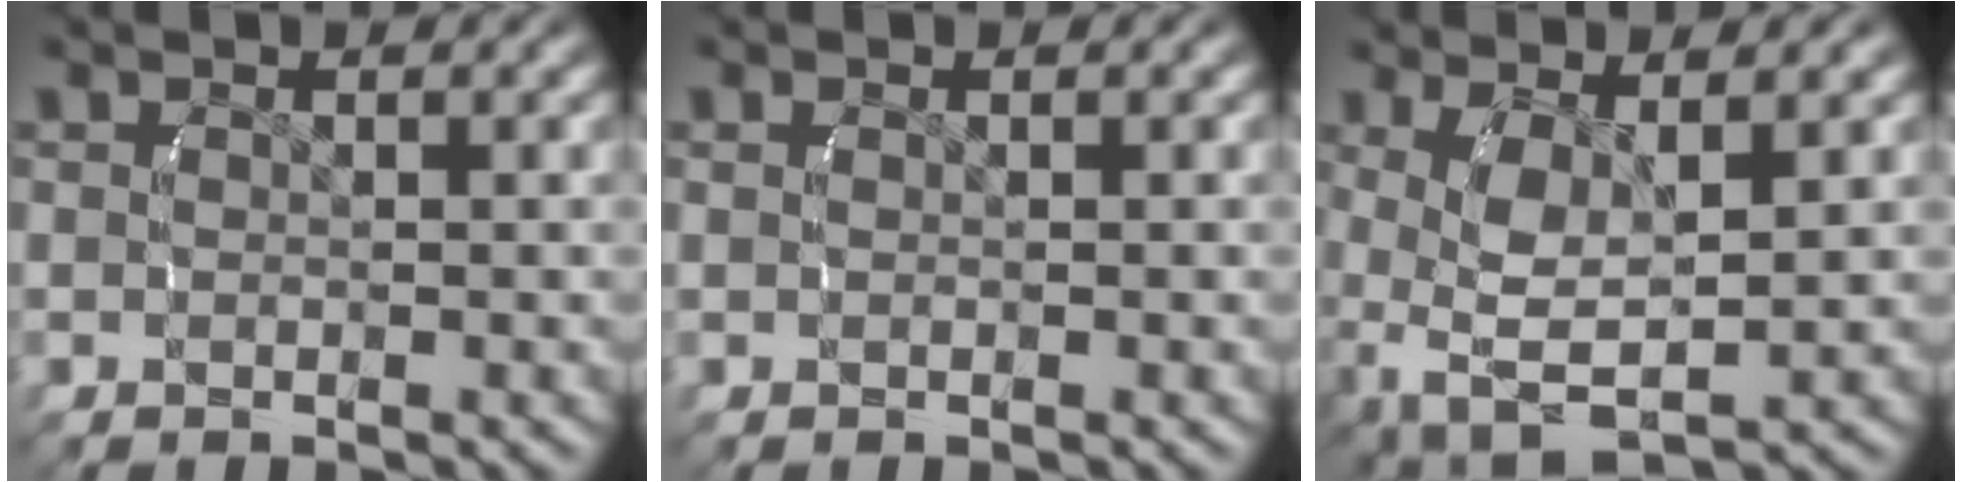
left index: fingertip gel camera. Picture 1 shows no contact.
{"total": 0.0}
{"total": 5.8, "force": [-1.0, 3.6, 4.4], "torque": [-0.121, -0.040, 0.009]}